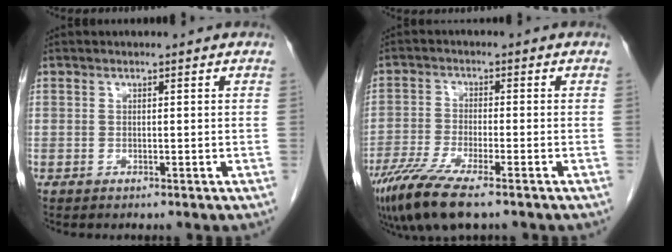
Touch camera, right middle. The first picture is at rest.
{"total": 9.2, "force": [-6.4, 1.3, 6.5], "torque": [-0.122, -0.023, -0.114]}